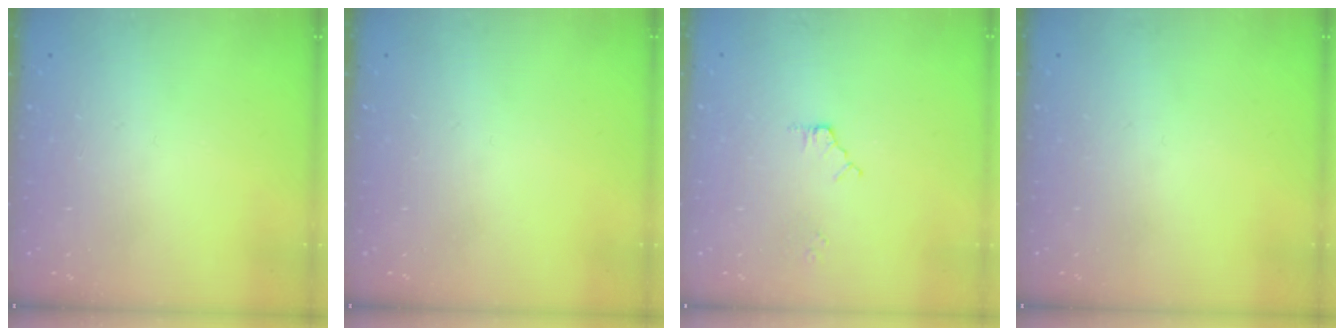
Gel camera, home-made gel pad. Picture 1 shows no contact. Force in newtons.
{"total": 0.0}
{"total": 3.9, "press": 3.9, "slide": 0.4}
{"total": 0.0}